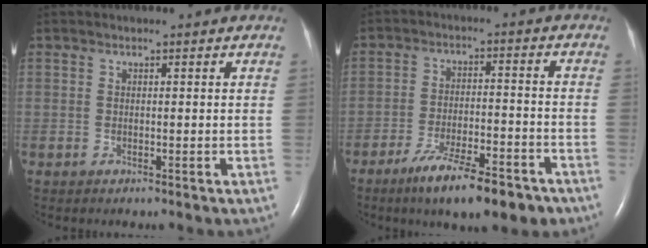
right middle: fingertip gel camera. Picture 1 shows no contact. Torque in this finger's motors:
{"motor_torque": [0.24, -0.22, 0.23, 0.12]}